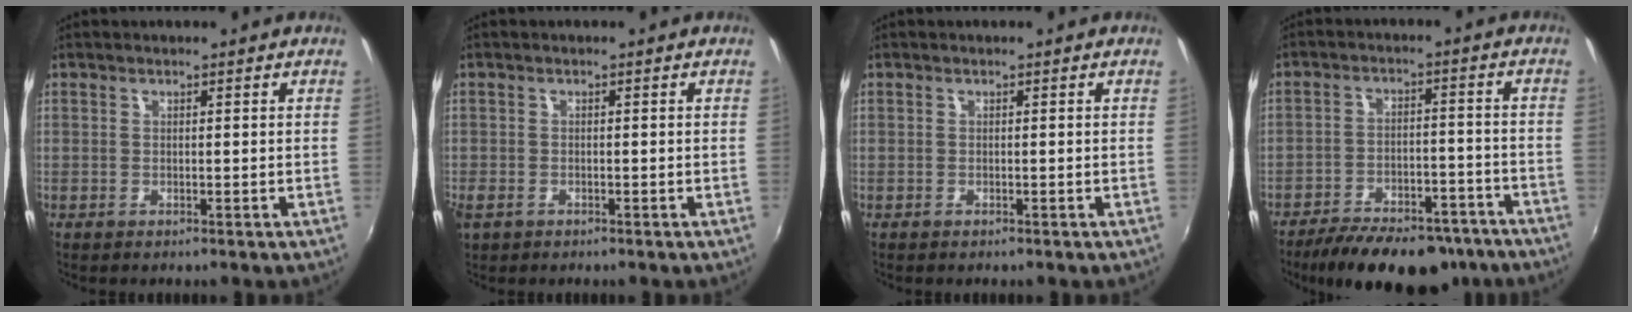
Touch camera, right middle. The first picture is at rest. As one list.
[{"total": 3.2, "force": [-1.7, 2.2, 1.7], "torque": [-0.038, -0.009, -0.030]}, {"total": 0.0}, {"total": 20.2, "force": [-16.1, 7.7, 9.3], "torque": [-0.172, -0.004, -0.217]}]